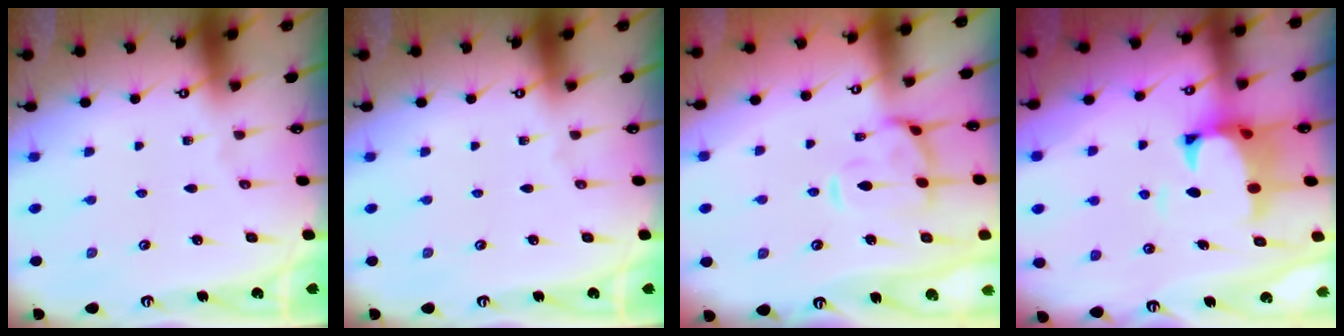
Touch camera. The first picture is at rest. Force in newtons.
{"total": 0.0}
{"total": 5.2, "press": 5.0, "slide": 1.3}
{"total": 2.6, "press": 2.4, "slide": 1.1}